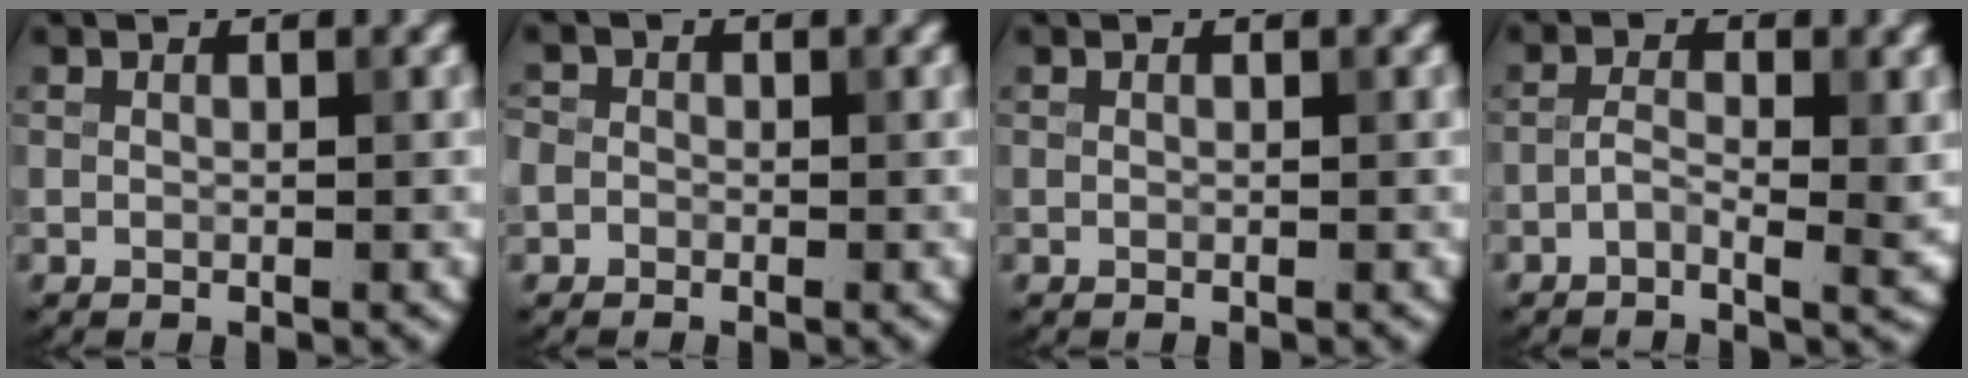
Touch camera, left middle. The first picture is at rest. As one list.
[{"total": 1.7, "force": [-0.5, 1.5, 0.4], "torque": [0.006, 0.006, -0.018]}, {"total": 0.0}, {"total": 2.6, "force": [-0.8, 0.9, 2.3], "torque": [-0.048, -0.003, -0.020]}]